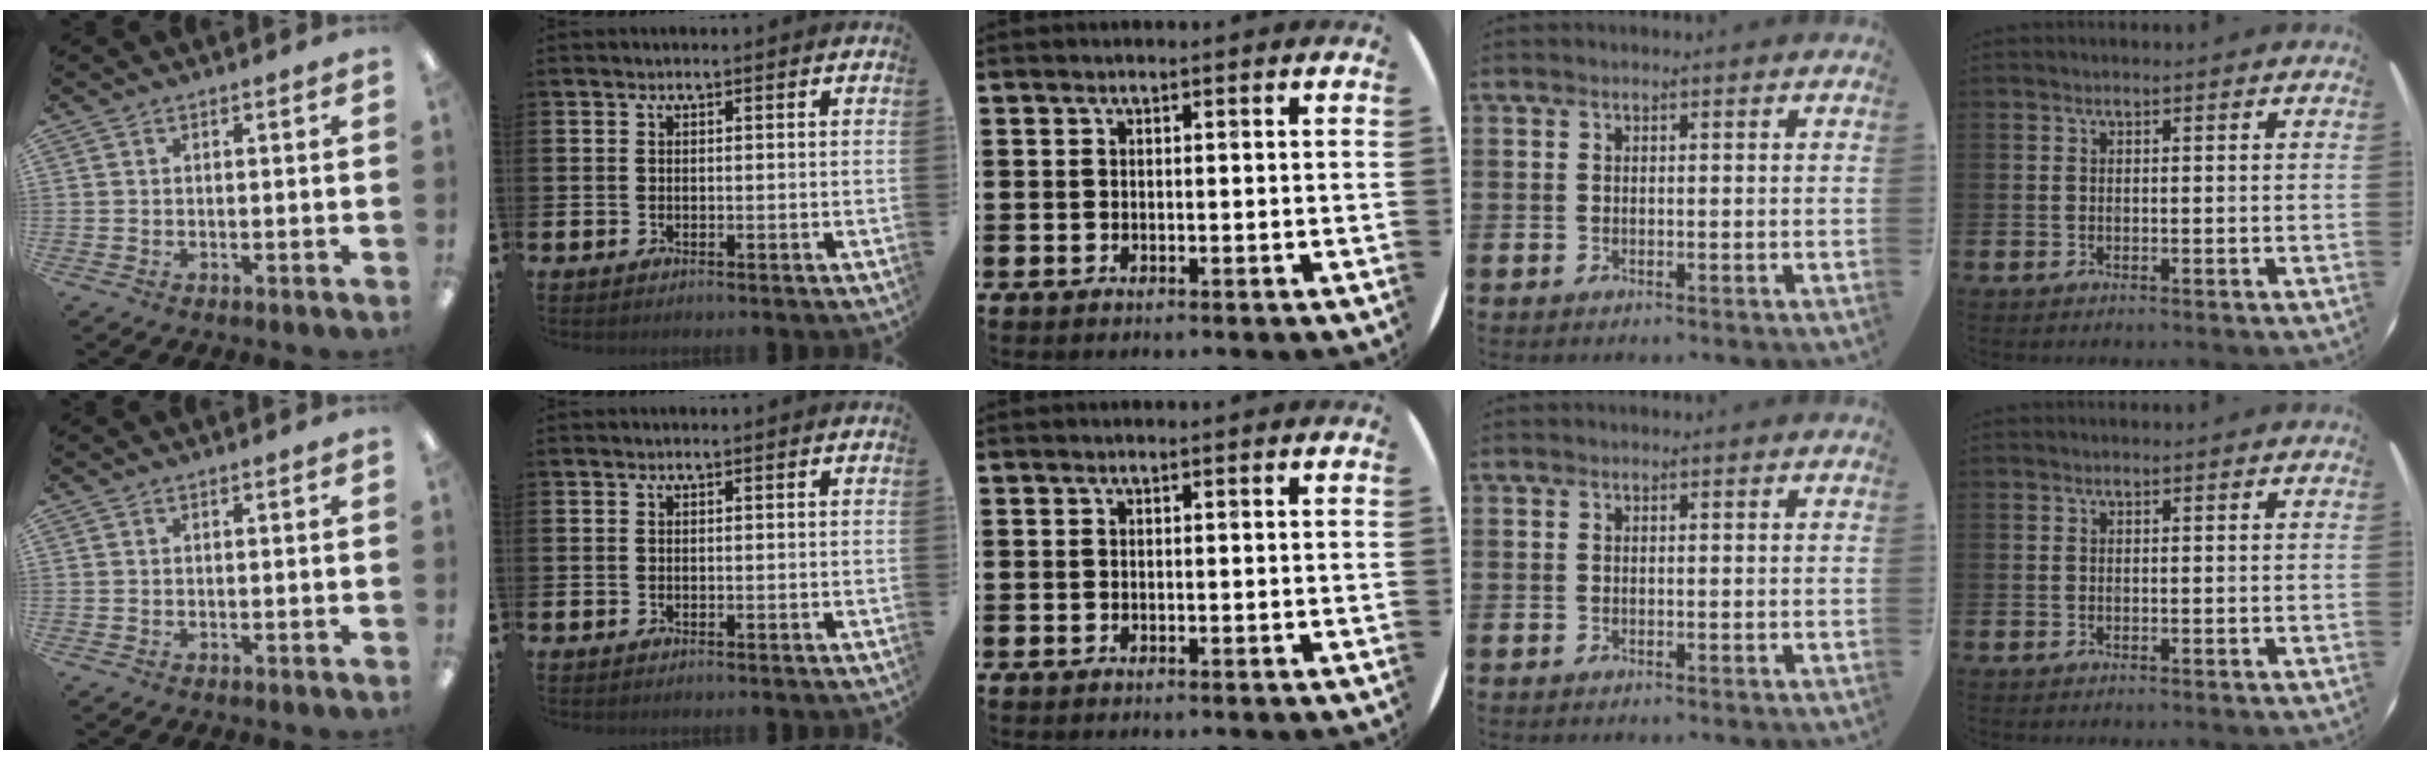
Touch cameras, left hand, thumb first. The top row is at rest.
{}